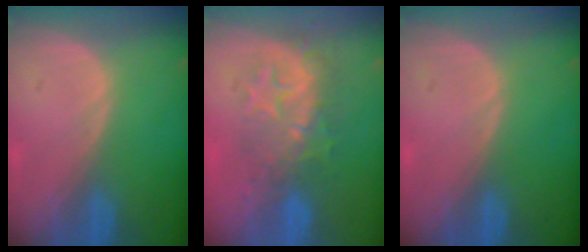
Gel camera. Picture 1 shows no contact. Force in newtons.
{"total": 8.8, "press": 7.9, "slide": 4.0}
{"total": 0.0}